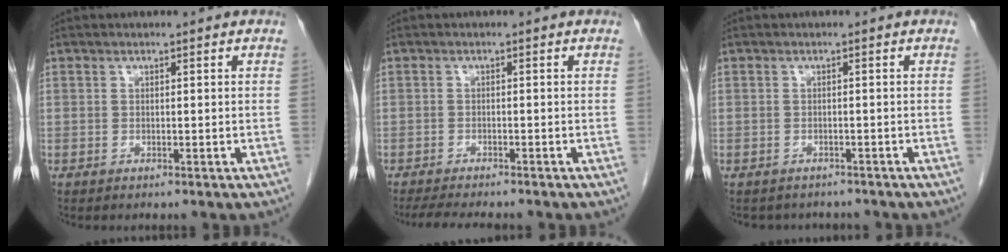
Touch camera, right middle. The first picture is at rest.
{"total": 6.5, "force": [-5.7, 0.9, 3.0], "torque": [-0.047, -0.016, -0.088]}
{"total": 4.1, "force": [-3.7, 1.8, 0.3], "torque": [-0.007, 0.003, -0.044]}